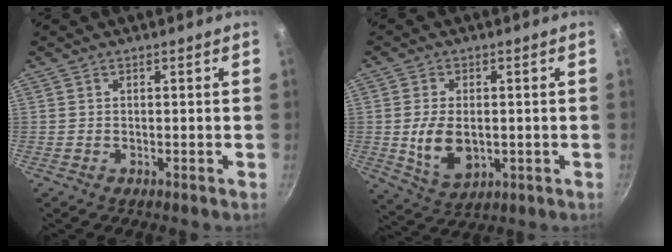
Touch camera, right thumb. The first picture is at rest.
{"total": 9.0, "force": [-0.5, 5.8, 6.9], "torque": [-0.119, -0.007, 0.005]}